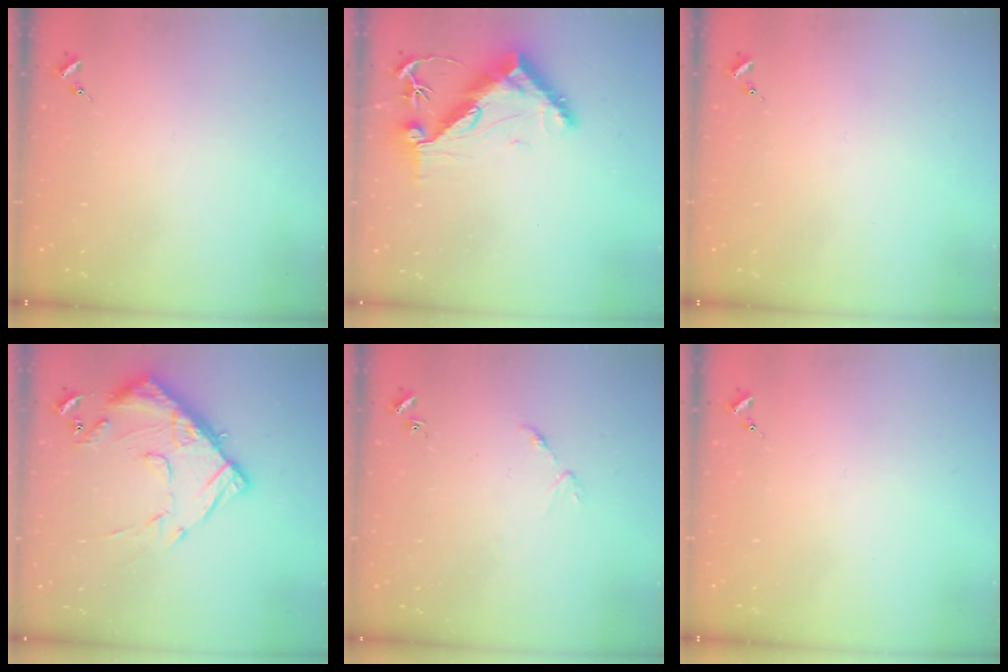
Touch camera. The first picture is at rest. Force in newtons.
{"total": 11.0, "press": 10.9, "slide": 1.0}
{"total": 0.0}
{"total": 16.6, "press": 16.6, "slide": 1.4}
{"total": 3.8, "press": 3.8, "slide": 0.5}
{"total": 0.0}